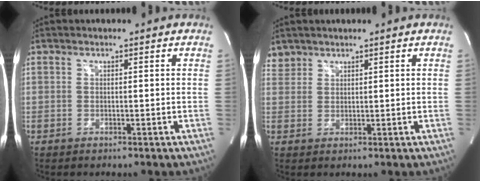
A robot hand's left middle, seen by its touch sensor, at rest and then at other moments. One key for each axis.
{"total": 2.3, "fx": 2.0, "fy": 1.1, "fz": -0.3, "tx": 0.009, "ty": 0.011, "tz": 0.039}